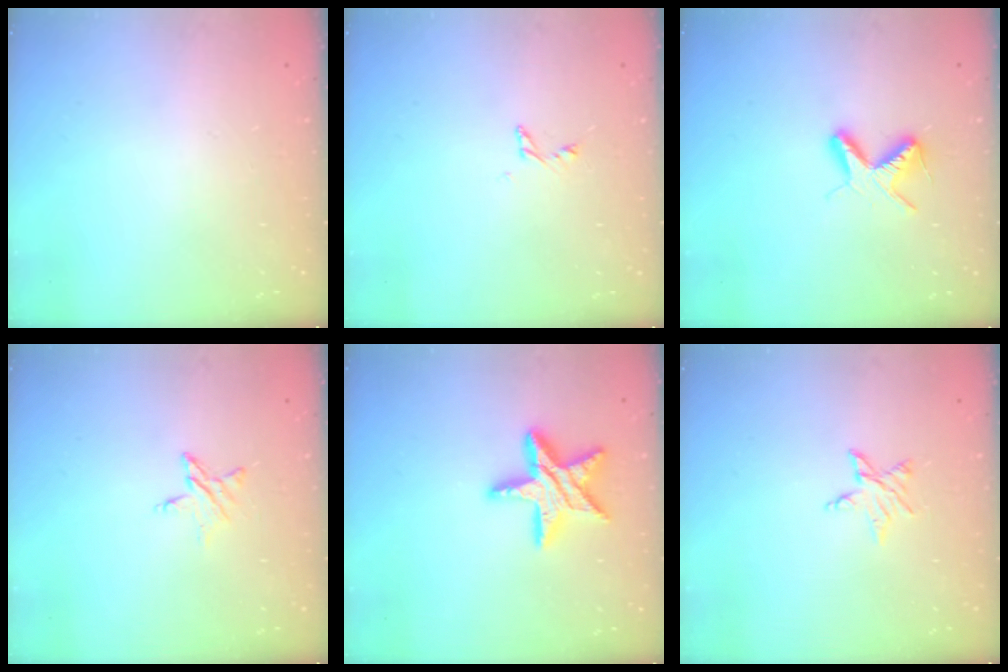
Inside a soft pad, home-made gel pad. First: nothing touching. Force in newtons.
{"total": 3.9, "press": 3.9, "slide": 0.4}
{"total": 6.6, "press": 6.6, "slide": 0.7}
{"total": 4.5, "press": 4.5, "slide": 0.5}
{"total": 15.6, "press": 15.6, "slide": 1.2}
{"total": 5.2, "press": 5.2, "slide": 0.6}